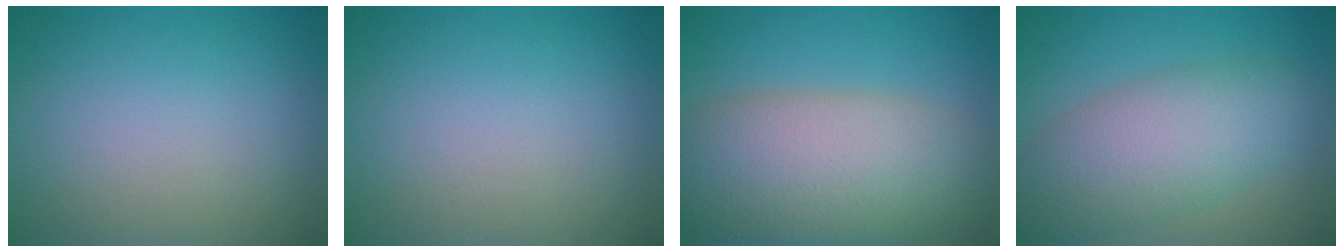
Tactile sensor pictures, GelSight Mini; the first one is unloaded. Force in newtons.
{"total": 0.0}
{"total": 10.6, "press": 10.5, "slide": 0.9}
{"total": 6.7, "press": 6.7, "slide": 0.5}